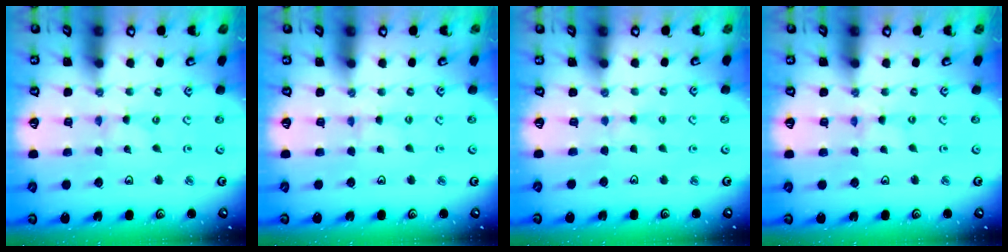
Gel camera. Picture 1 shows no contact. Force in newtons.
{"total": 1.4, "press": 1.4, "slide": 0.3}
{"total": 2.2, "press": 2.2, "slide": 0.4}
{"total": 0.0}